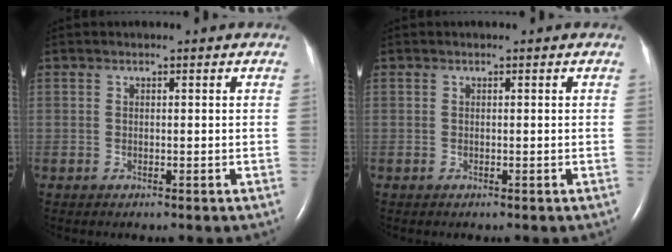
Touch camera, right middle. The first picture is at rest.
{"total": 0.0}